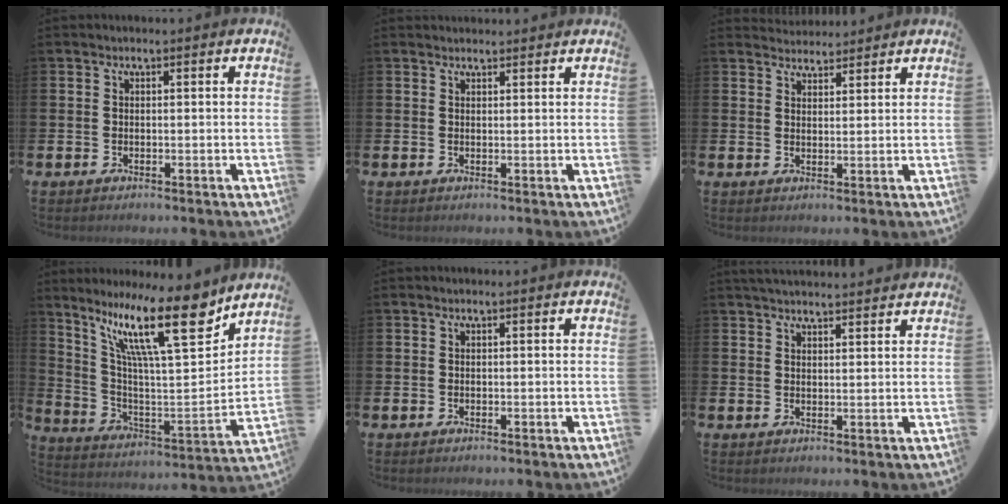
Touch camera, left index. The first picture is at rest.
{"total": 1.2, "force": [1.1, 0.3, 0.0], "torque": [0.009, -0.004, 0.020]}
{"total": 3.2, "force": [3.1, 0.8, -0.1], "torque": [-0.005, -0.013, 0.058]}
{"total": 17.4, "force": [11.4, 4.1, 12.5], "torque": [-0.239, -0.056, 0.186]}
{"total": 0.0}
{"total": 3.1, "force": [3.1, 0.2, 0.4], "torque": [-0.013, -0.014, 0.056]}